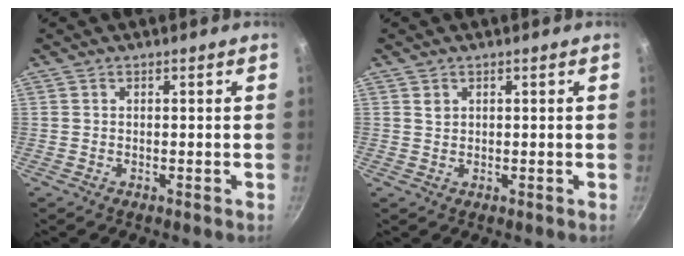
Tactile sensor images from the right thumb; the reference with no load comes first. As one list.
[{"total": 1.2, "force": [0.6, 0.9, 0.4], "torque": [-0.005, -0.001, 0.011]}]